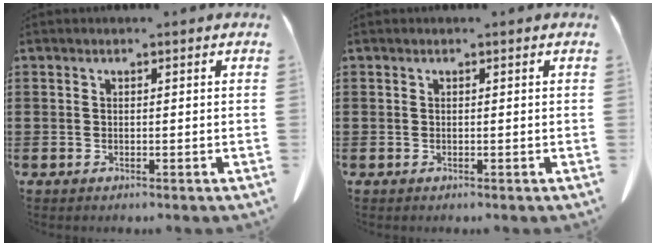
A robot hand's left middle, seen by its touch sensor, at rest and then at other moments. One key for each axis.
{"total": 0.0}